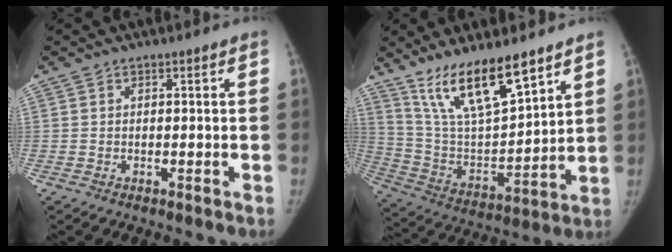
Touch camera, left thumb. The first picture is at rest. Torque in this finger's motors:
{"motor_torque": [0.48, 0.46, 1.44, -1.33, 0.10]}